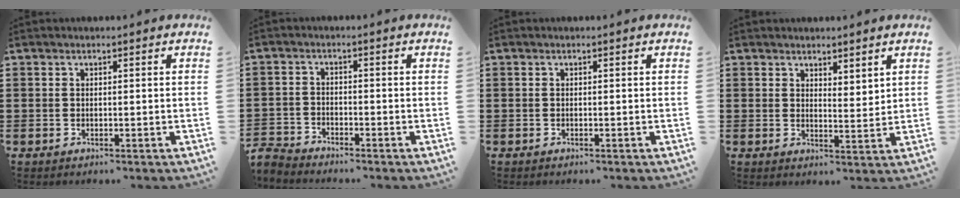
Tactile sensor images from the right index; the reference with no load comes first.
{"total": 2.6, "force": [-2.6, 0.4, -0.1], "torque": [-0.013, -0.003, -0.058]}
{"total": 0.0}
{"total": 2.6, "force": [2.5, 0.7, 0.0], "torque": [-0.008, 0.000, 0.049]}